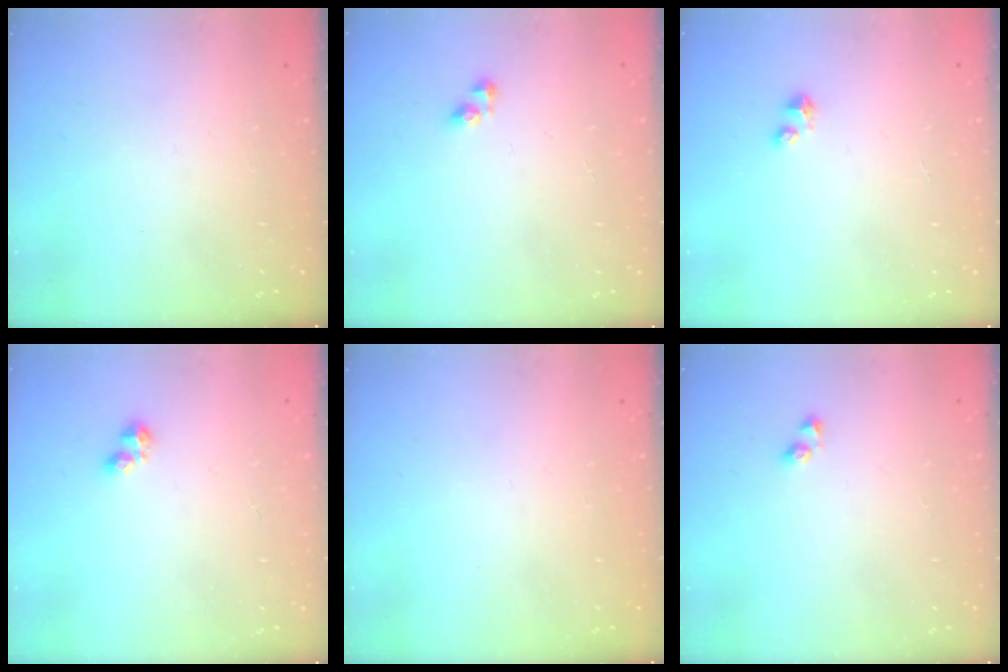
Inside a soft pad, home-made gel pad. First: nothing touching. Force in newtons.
{"total": 3.8, "press": 3.7, "slide": 0.4}
{"total": 2.4, "press": 2.4, "slide": 0.1}
{"total": 2.7, "press": 2.7, "slide": 0.5}
{"total": 0.0}
{"total": 2.0, "press": 1.7, "slide": 1.0}